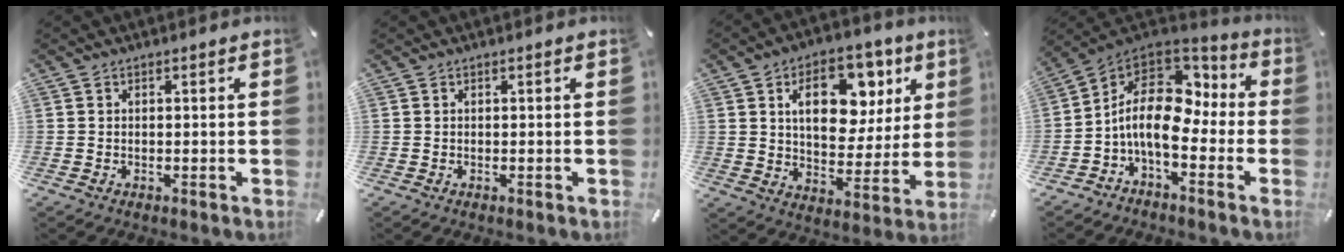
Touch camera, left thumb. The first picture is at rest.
{"total": 0.0}
{"total": 17.1, "force": [7.0, 10.8, 11.3], "torque": [-0.159, -0.020, 0.118]}
{"total": 13.8, "force": [-1.2, 8.4, 11.0], "torque": [-0.229, -0.002, -0.023]}